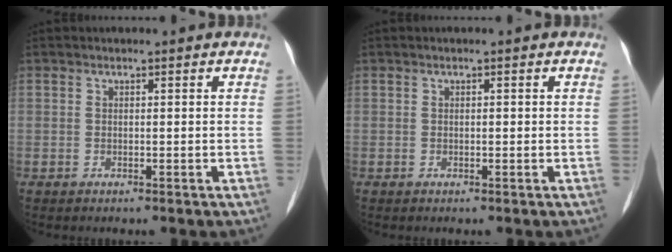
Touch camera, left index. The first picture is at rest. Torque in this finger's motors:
{"motor_torque": [-0.18, -0.09, -0.03, -0.01]}